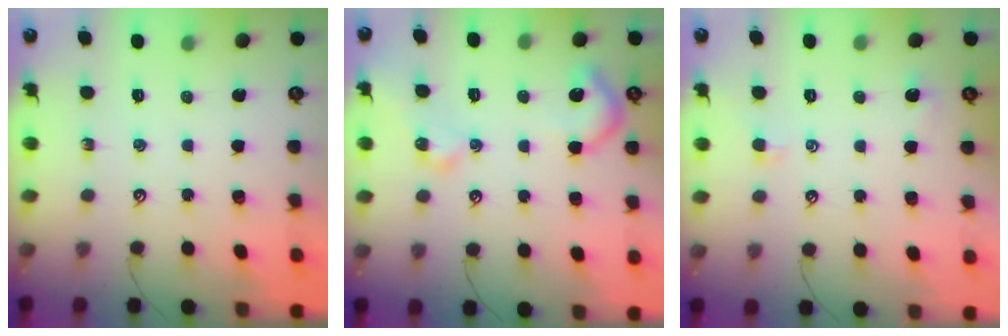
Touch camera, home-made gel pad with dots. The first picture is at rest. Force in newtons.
{"total": 7.5, "press": 7.4, "slide": 1.0}
{"total": 0.7, "press": 0.5, "slide": 0.5}